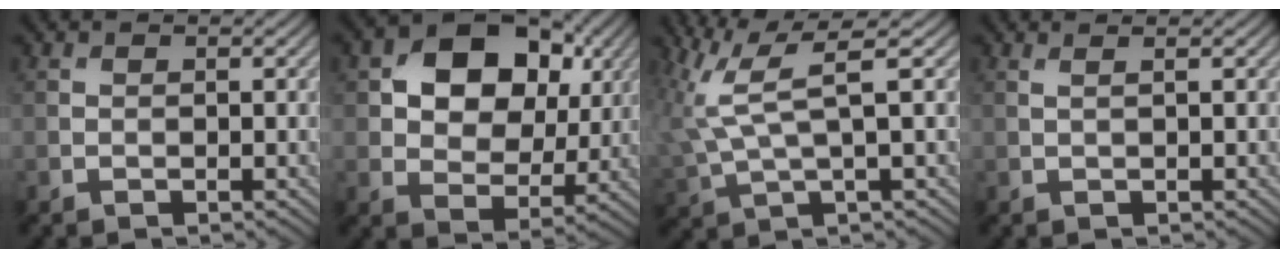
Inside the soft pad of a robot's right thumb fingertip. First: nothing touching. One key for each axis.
{"total": 12.8, "fx": 4.4, "fy": 9.1, "fz": 7.9, "tx": -0.147, "ty": 0.022, "tz": 0.065}
{"total": 7.5, "fx": 2.8, "fy": 1.9, "fz": 6.7, "tx": -0.159, "ty": 0.014, "tz": 0.058}
{"total": 1.1, "fx": 0.6, "fy": 0.2, "fz": 0.9, "tx": -0.010, "ty": 0.002, "tz": 0.004}